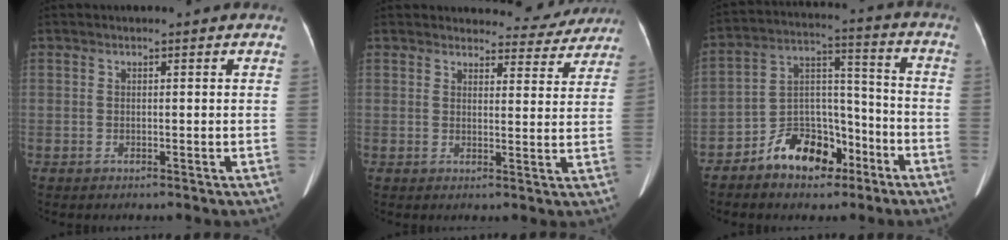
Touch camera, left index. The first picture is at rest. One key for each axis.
{"total": 7.5, "fx": 7.1, "fy": 2.4, "fz": 0.0, "tx": 0.021, "ty": -0.009, "tz": 0.066}
{"total": 11.2, "fx": -7.1, "fy": 6.2, "fz": 6.1, "tx": -0.117, "ty": 0.028, "tz": -0.119}